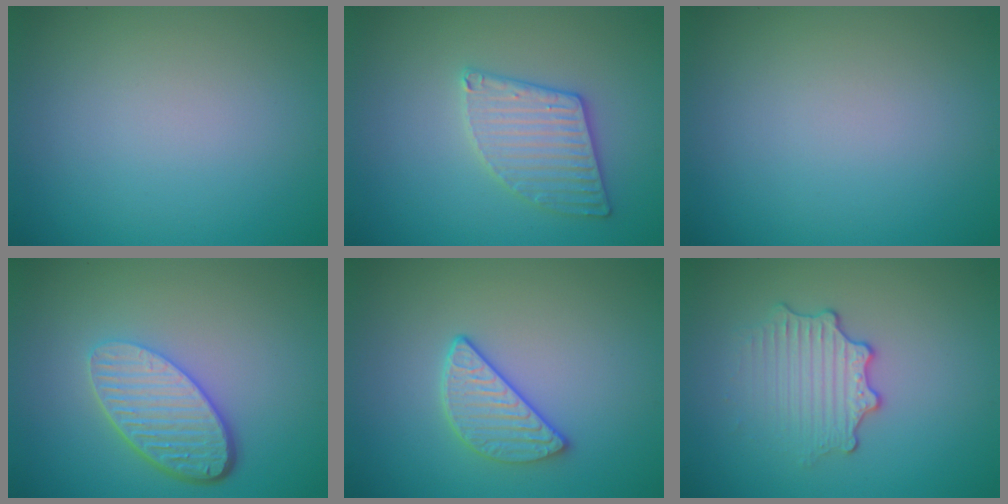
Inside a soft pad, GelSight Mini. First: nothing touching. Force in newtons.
{"total": 3.4, "press": 3.4, "slide": 0.5}
{"total": 0.0}
{"total": 5.3, "press": 3.8, "slide": 3.6}
{"total": 2.9, "press": 2.6, "slide": 1.3}
{"total": 3.0, "press": 2.6, "slide": 1.5}